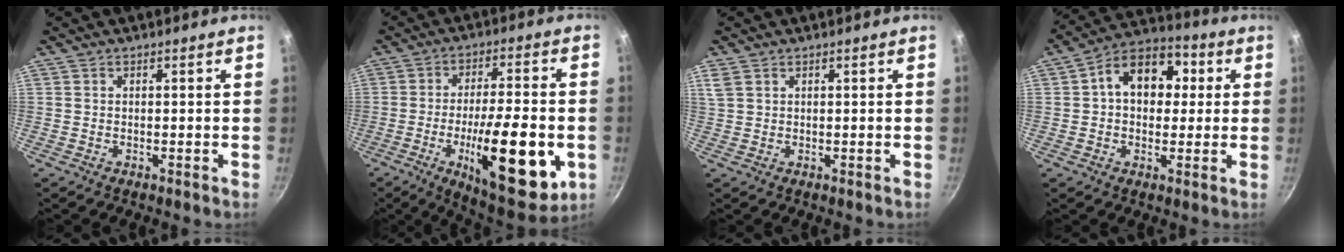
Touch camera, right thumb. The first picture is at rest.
{"total": 24.7, "force": [-6.5, 8.7, 22.2], "torque": [-0.323, 0.012, -0.091]}
{"total": 2.9, "force": [1.5, 1.9, 1.6], "torque": [-0.033, 0.002, 0.037]}
{"total": 12.8, "force": [2.2, 9.2, 8.6], "torque": [-0.083, 0.025, 0.016]}